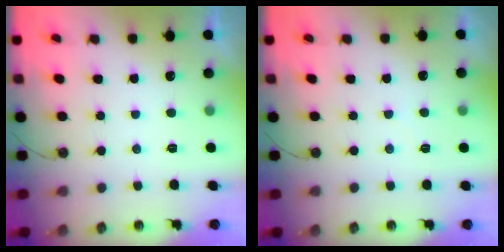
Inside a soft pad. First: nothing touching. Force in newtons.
{"total": 2.0, "press": 2.0, "slide": 0.3}